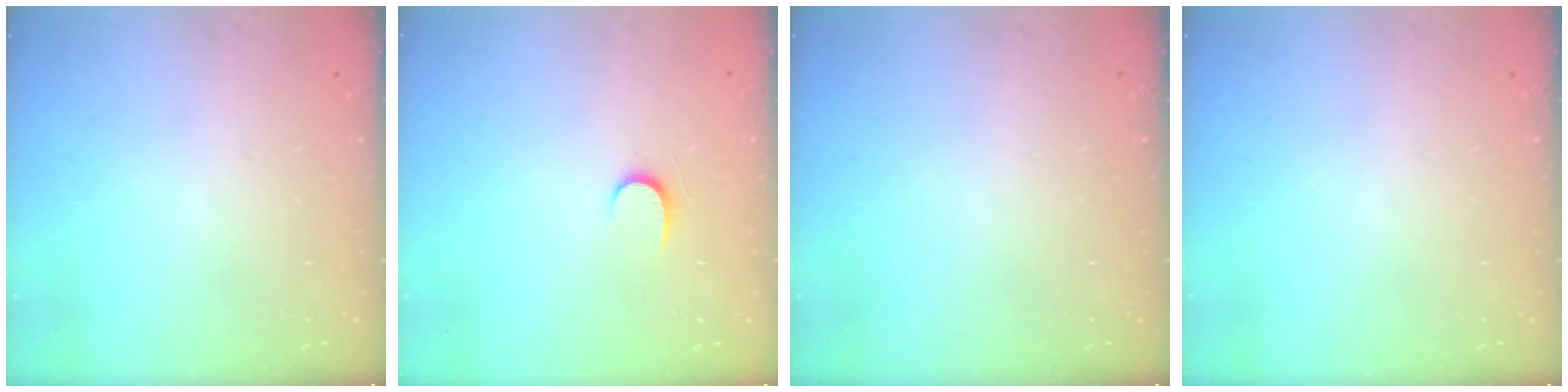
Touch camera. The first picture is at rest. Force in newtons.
{"total": 4.9, "press": 4.8, "slide": 0.5}
{"total": 0.0}
{"total": 0.0}